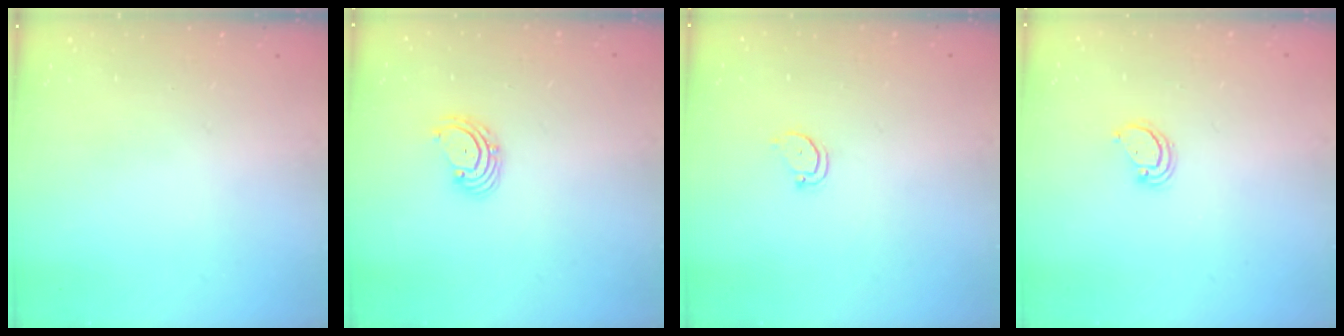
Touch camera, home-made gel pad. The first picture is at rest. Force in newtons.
{"total": 3.3, "press": 3.2, "slide": 0.5}
{"total": 2.5, "press": 2.5, "slide": 0.3}
{"total": 2.8, "press": 2.8, "slide": 0.2}